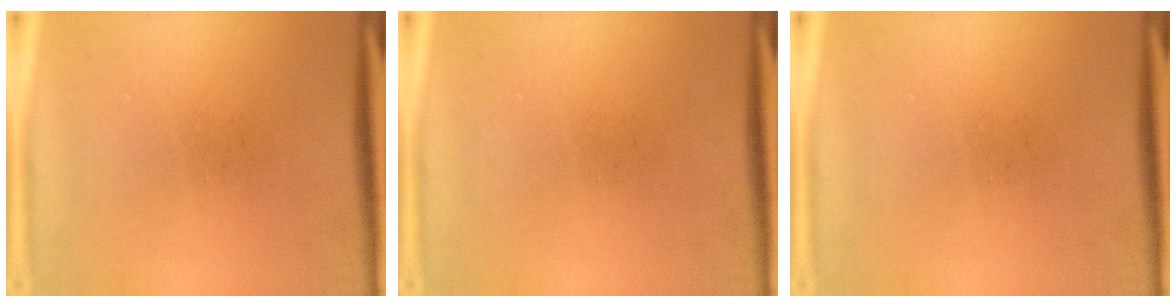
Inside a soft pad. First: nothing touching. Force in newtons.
{"total": 0.0}
{"total": 0.0}